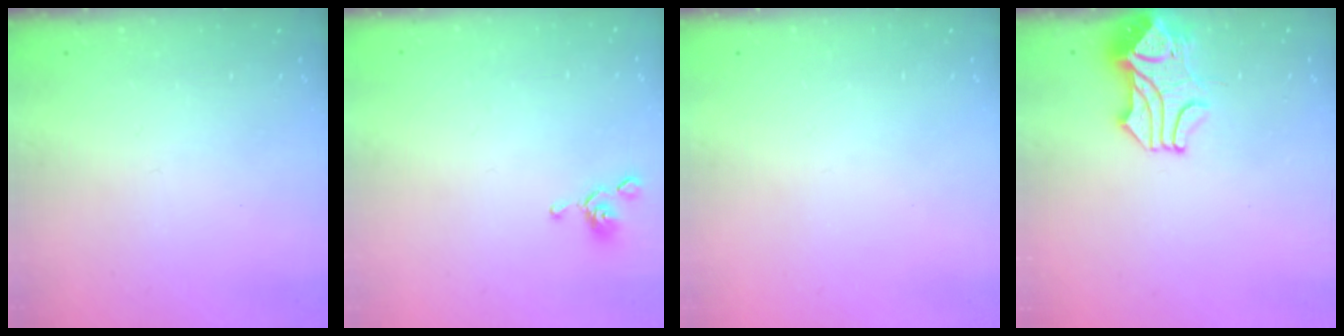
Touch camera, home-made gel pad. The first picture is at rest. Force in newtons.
{"total": 0.0}
{"total": 0.0}
{"total": 2.5, "press": 2.2, "slide": 1.2}